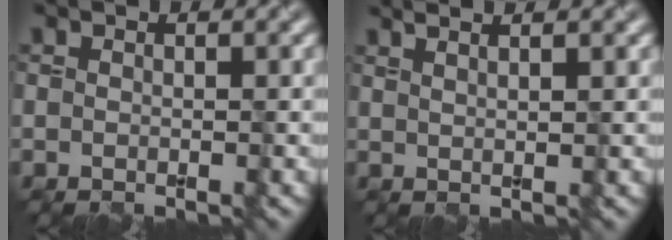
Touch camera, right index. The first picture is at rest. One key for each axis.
{"total": 3.9, "fx": 2.6, "fy": 1.5, "fz": 2.4, "tx": -0.011, "ty": 0.029, "tz": 0.005}